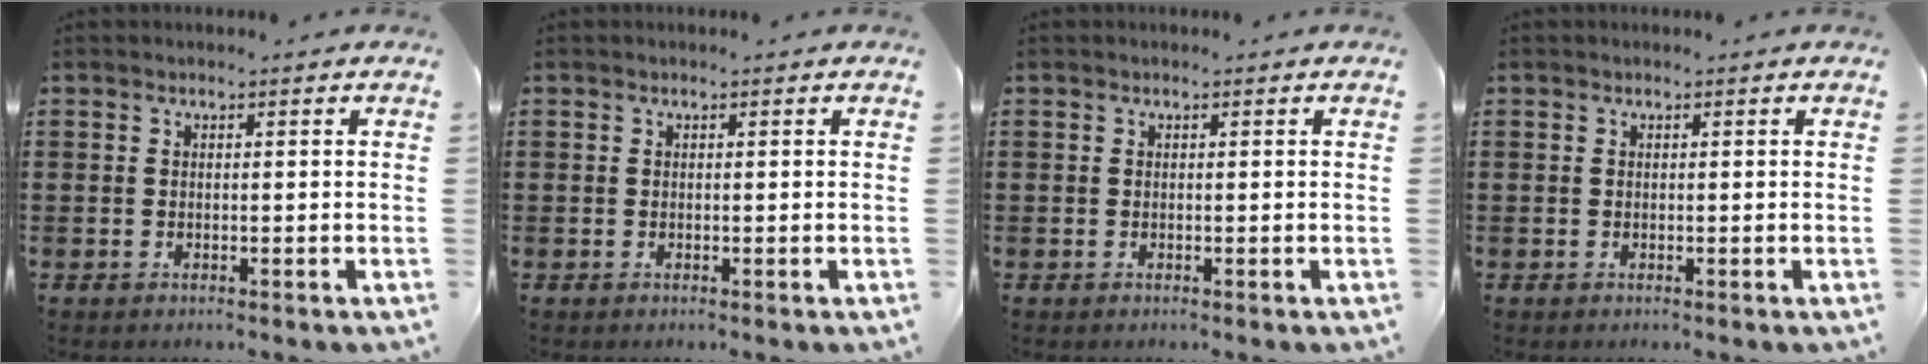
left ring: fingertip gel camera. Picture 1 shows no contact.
{"total": 0.0}
{"total": 0.0}
{"total": 0.0}